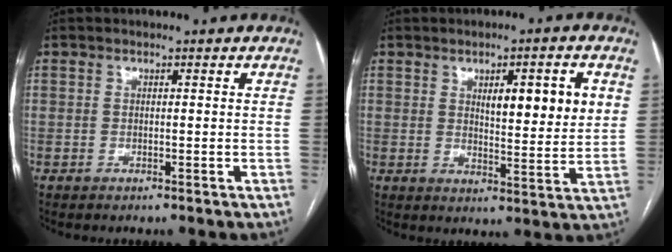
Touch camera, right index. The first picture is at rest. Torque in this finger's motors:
{"motor_torque": [0.33, 0.39, 0.29, 0.07]}